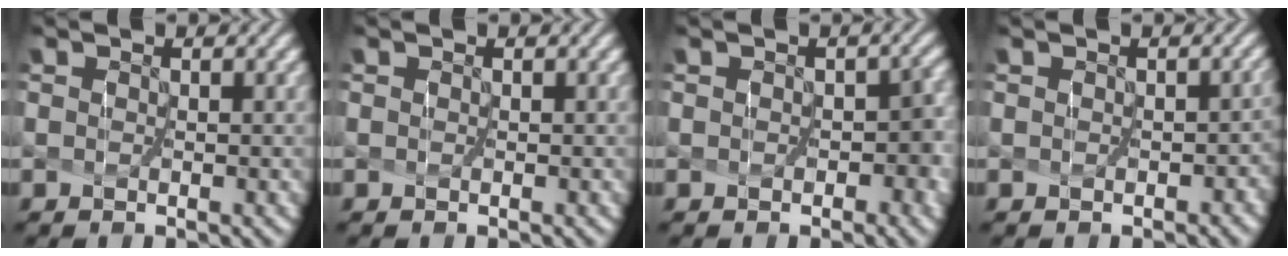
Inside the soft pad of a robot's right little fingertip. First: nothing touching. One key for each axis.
{"total": 0.0}
{"total": 3.8, "fx": -1.0, "fy": 2.6, "fz": 2.6, "tx": -0.020, "ty": -0.004, "tz": -0.010}
{"total": 2.8, "fx": -0.9, "fy": 2.0, "fz": 1.7, "tx": -0.004, "ty": -0.005, "tz": -0.010}